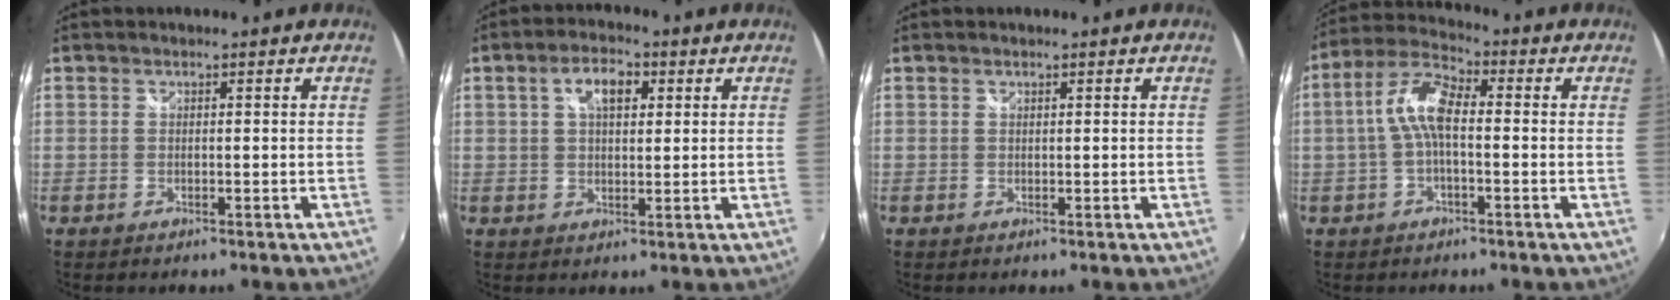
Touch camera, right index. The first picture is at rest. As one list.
[{"total": 6.0, "force": [2.1, 3.2, 4.6], "torque": [-0.079, 0.016, 0.036]}, {"total": 0.0}, {"total": 7.7, "force": [-0.5, 3.0, 7.1], "torque": [-0.153, 0.024, -0.013]}]